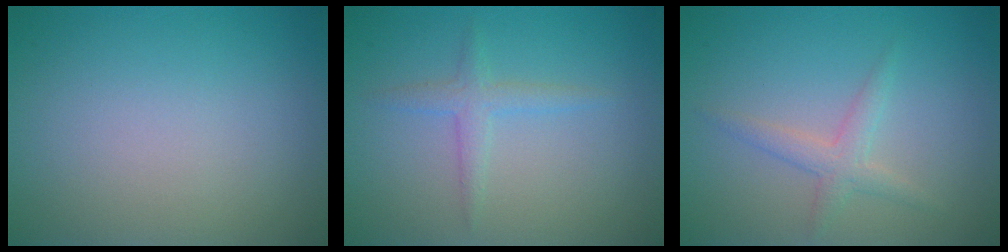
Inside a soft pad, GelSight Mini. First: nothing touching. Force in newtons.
{"total": 1.7, "press": 1.7, "slide": 0.1}
{"total": 2.0, "press": 2.0, "slide": 0.1}